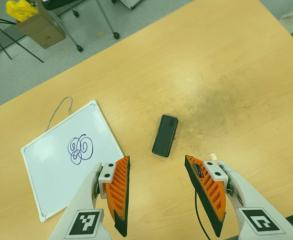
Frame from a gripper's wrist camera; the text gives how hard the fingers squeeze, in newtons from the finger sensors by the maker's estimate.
{"total": 0.0}